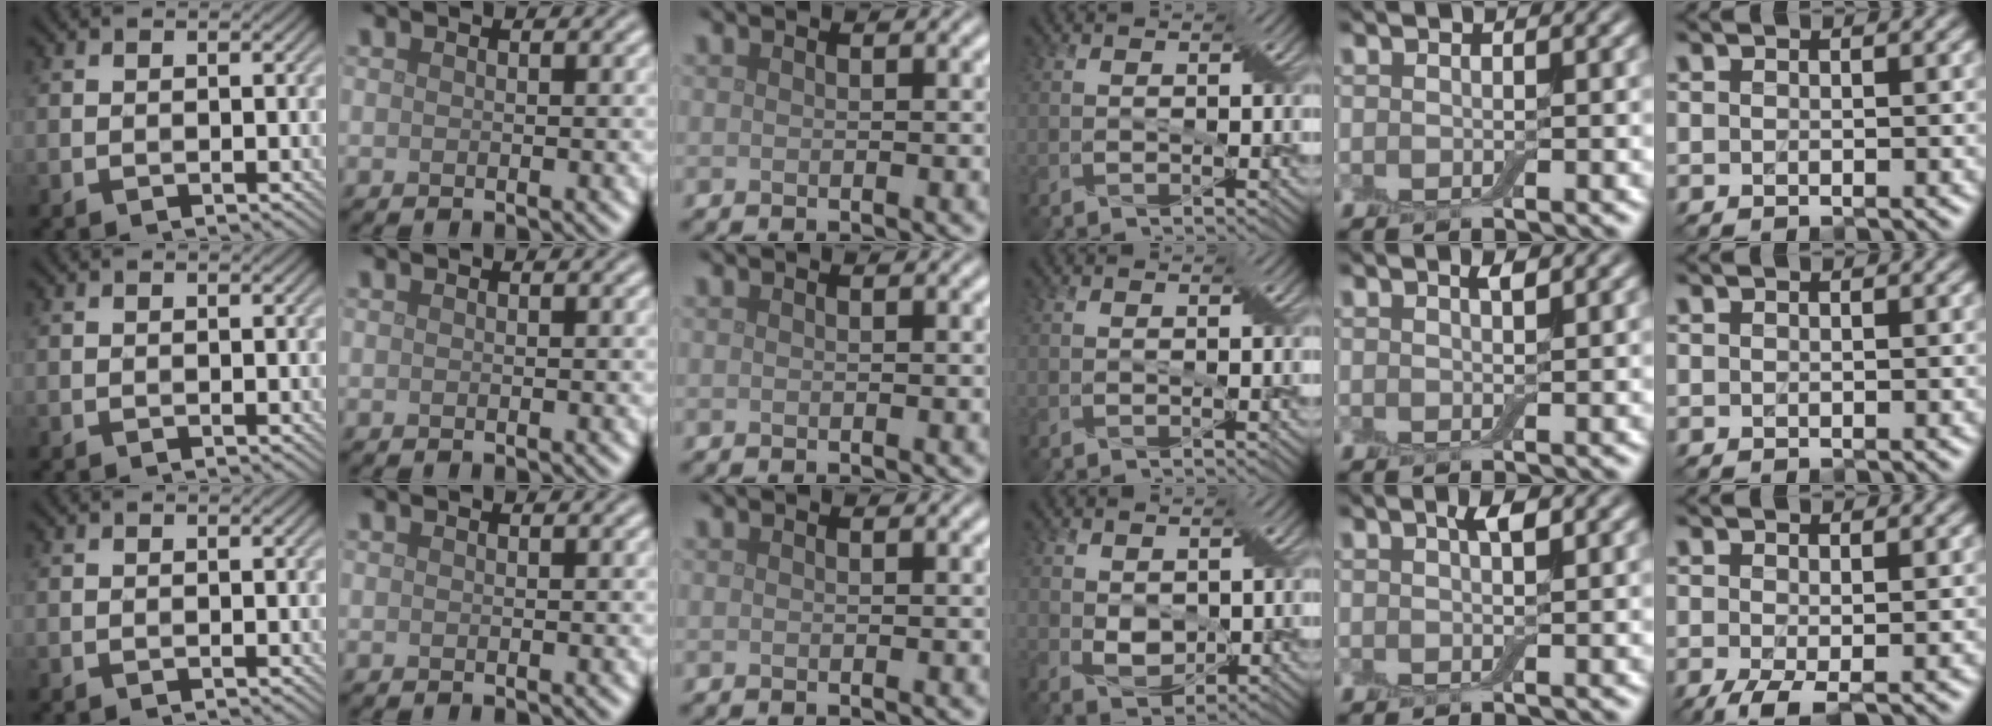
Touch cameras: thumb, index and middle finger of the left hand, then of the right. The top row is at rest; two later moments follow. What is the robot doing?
{"motion": "pour", "object": "cup"}